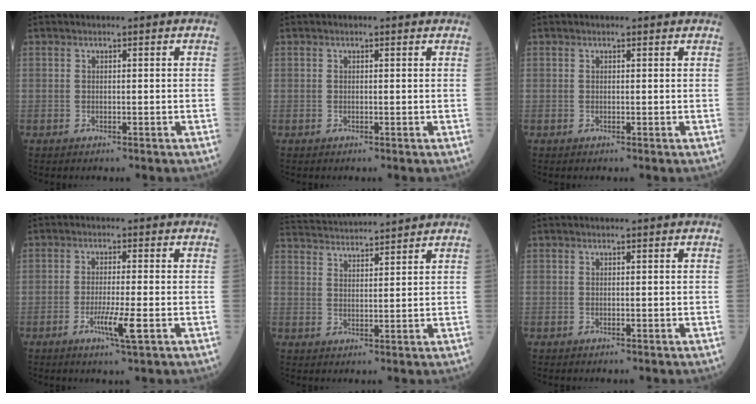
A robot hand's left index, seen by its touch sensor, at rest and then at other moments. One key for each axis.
{"total": 0.0}
{"total": 0.7, "fx": 0.7, "fy": 0.2, "fz": 0.0, "tx": -0.012, "ty": 0.002, "tz": 0.005}
{"total": 4.7, "fx": -1.9, "fy": -0.2, "fz": 4.3, "tx": -0.084, "ty": -0.011, "tz": -0.033}
{"total": 12.6, "fx": 12.0, "fy": 0.5, "fz": 3.7, "tx": -0.083, "ty": 0.036, "tz": 0.190}
{"total": 0.0}